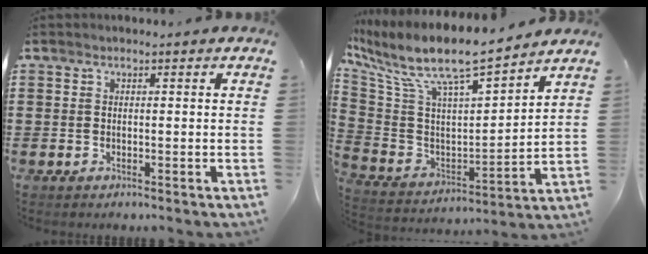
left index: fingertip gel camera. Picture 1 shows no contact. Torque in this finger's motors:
{"motor_torque": [2.14, 0.00, 0.62, 0.21]}